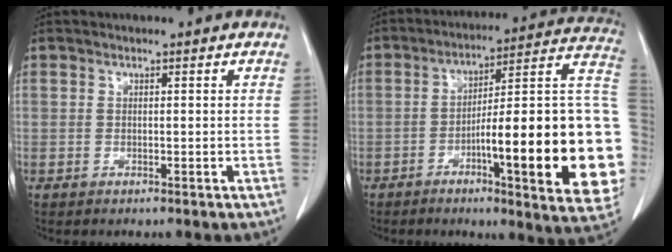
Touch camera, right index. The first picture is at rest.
{"total": 26.8, "force": [-5.3, 3.4, 26.0], "torque": [-0.261, 0.016, -0.074]}